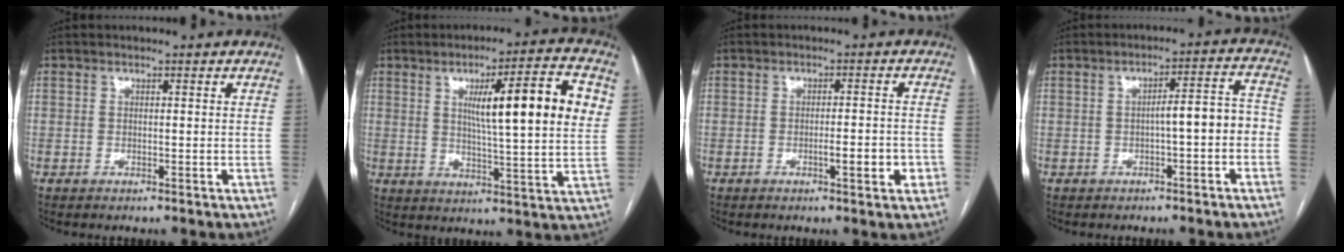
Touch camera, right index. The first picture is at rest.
{"total": 15.4, "force": [4.4, 0.9, 14.8], "torque": [-0.214, 0.010, 0.059]}
{"total": 4.3, "force": [-1.6, 0.7, 4.0], "torque": [-0.058, 0.000, -0.020]}
{"total": 5.8, "force": [-1.3, 1.4, 5.5], "torque": [-0.072, 0.034, -0.017]}